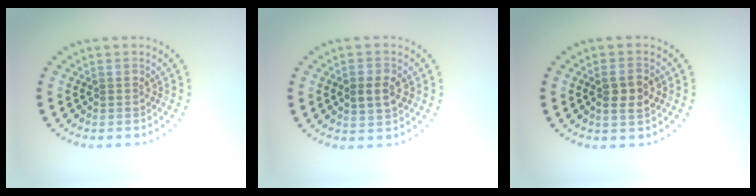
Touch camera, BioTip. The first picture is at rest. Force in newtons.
{"total": 2.7, "press": 2.7, "slide": 0.1}
{"total": 2.5, "press": 2.5, "slide": 0.4}